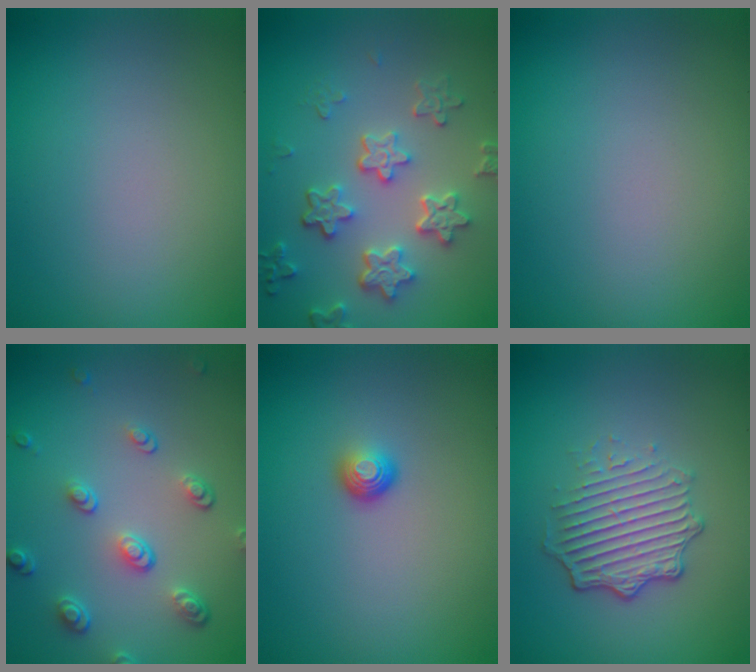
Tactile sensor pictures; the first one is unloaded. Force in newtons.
{"total": 5.0, "press": 4.2, "slide": 2.7}
{"total": 0.0}
{"total": 3.8, "press": 2.9, "slide": 2.4}
{"total": 1.8, "press": 1.1, "slide": 1.4}
{"total": 5.2, "press": 3.5, "slide": 3.8}